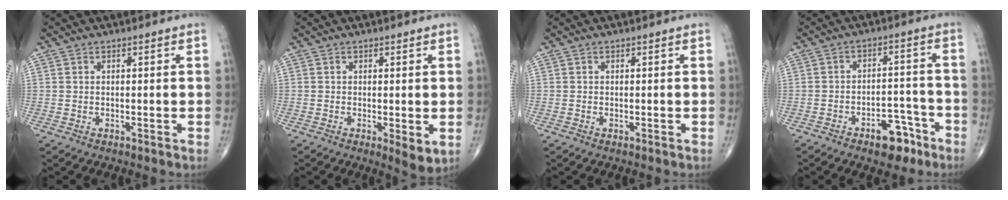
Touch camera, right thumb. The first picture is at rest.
{"total": 2.7, "force": [-0.3, 0.8, 2.6], "torque": [-0.042, -0.012, -0.009]}
{"total": 0.0}
{"total": 7.8, "force": [-4.9, 4.1, 4.5], "torque": [-0.036, 0.043, -0.068]}